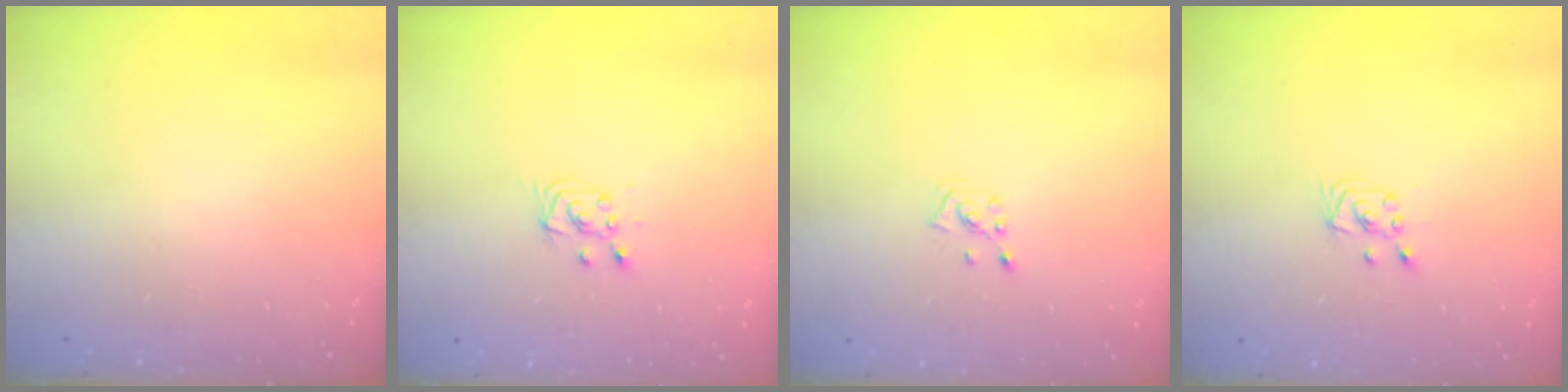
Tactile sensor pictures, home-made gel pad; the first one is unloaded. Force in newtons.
{"total": 4.6, "press": 4.6, "slide": 0.5}
{"total": 2.2, "press": 2.2, "slide": 0.3}
{"total": 2.0, "press": 2.0, "slide": 0.2}